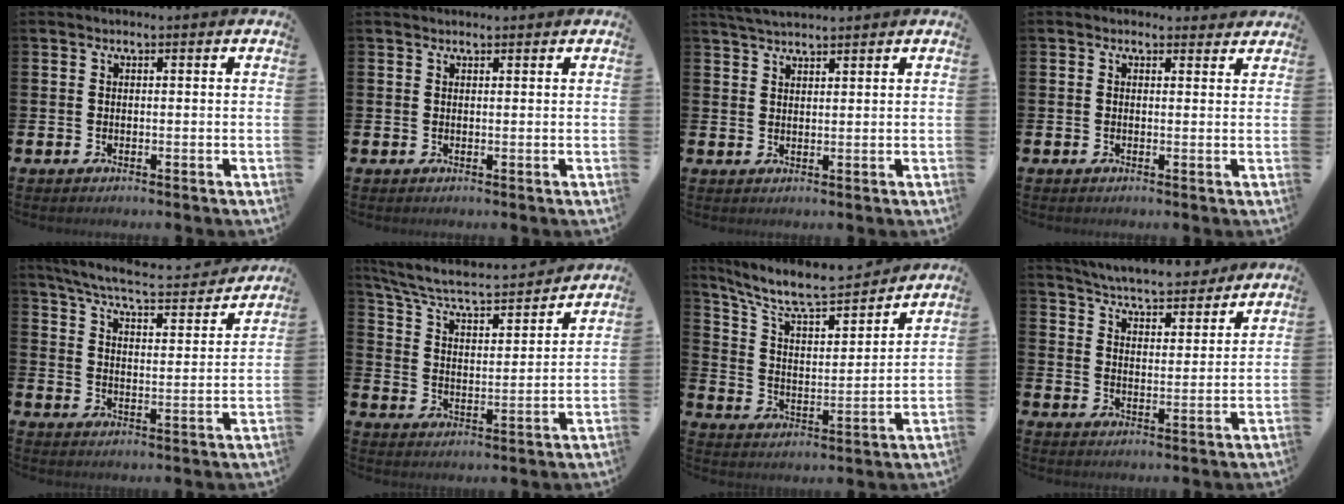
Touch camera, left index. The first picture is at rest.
{"total": 0.7, "force": [0.7, 0.1, 0.0], "torque": [0.007, -0.002, 0.012]}
{"total": 3.2, "force": [3.0, 0.4, 0.9], "torque": [-0.023, -0.007, 0.057]}
{"total": 1.0, "force": [0.8, 0.6, 0.2], "torque": [0.005, 0.002, 0.011]}
{"total": 6.6, "force": [6.0, 0.6, 2.7], "torque": [-0.081, -0.040, 0.100]}
{"total": 6.8, "force": [6.1, 1.4, 2.7], "torque": [-0.088, -0.044, 0.099]}
{"total": 8.9, "force": [8.2, 1.6, 3.2], "torque": [-0.105, -0.054, 0.140]}
{"total": 6.0, "force": [5.9, 0.7, 0.9], "torque": [-0.037, -0.043, 0.101]}